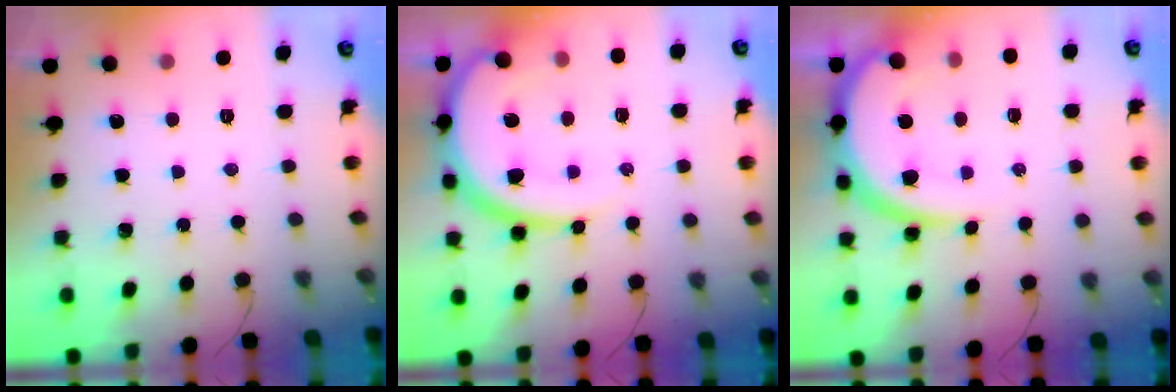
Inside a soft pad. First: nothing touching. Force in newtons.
{"total": 15.6, "press": 15.5, "slide": 1.6}
{"total": 12.2, "press": 12.2, "slide": 1.0}